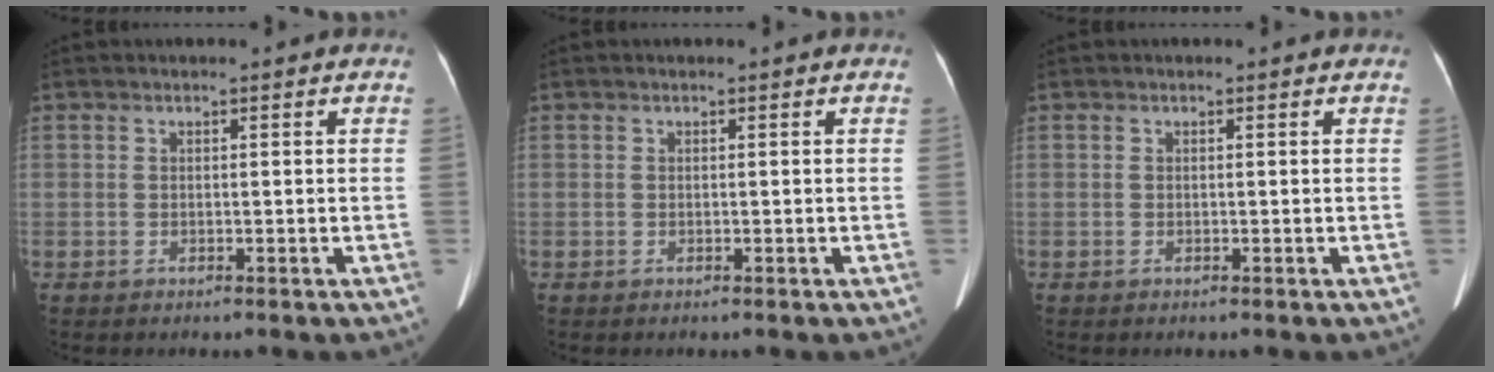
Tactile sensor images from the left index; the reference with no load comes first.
{"total": 0.0}
{"total": 0.0}